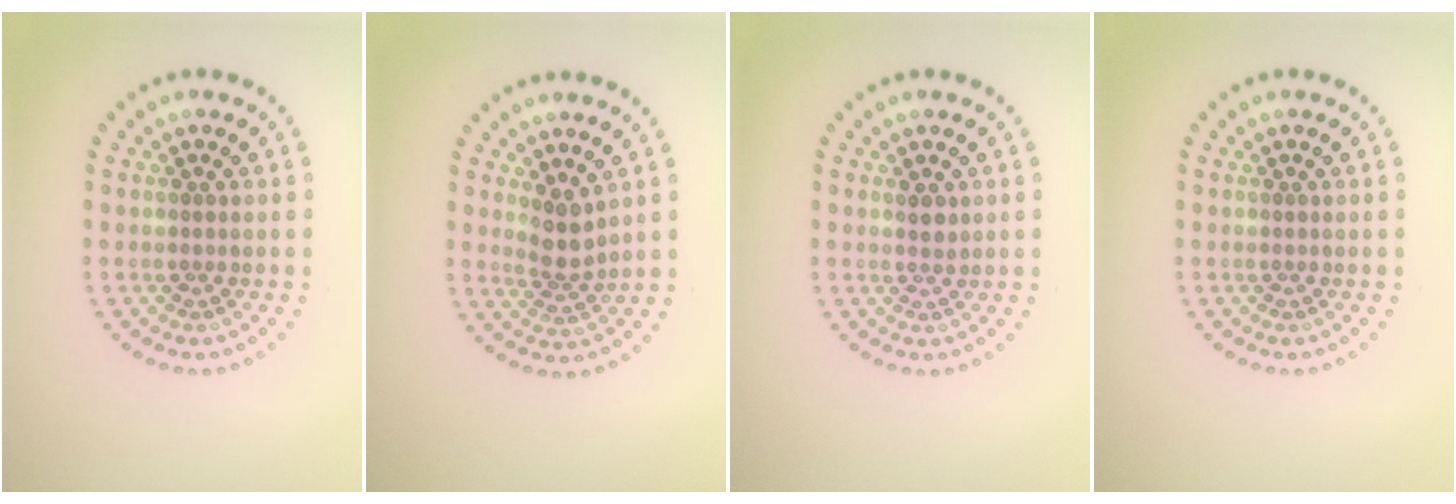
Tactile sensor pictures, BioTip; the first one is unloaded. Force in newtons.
{"total": 2.5, "press": 1.9, "slide": 1.6}
{"total": 1.2, "press": 1.1, "slide": 0.5}
{"total": 0.0}